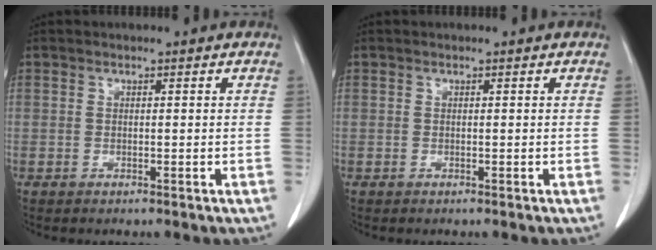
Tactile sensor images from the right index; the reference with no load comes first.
{"total": 0.0}